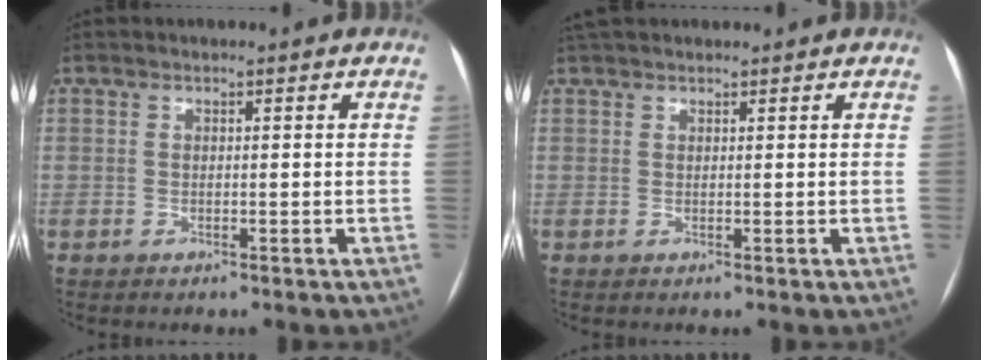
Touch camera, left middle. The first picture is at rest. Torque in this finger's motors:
{"motor_torque": [0.30, -0.28, 0.16, 0.04]}